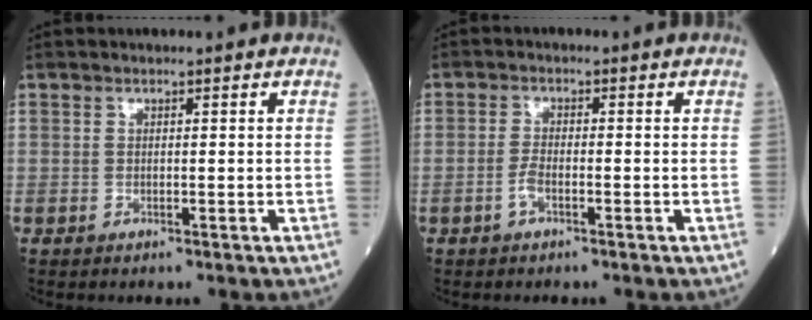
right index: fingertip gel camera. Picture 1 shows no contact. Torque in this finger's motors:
{"motor_torque": [0.01, -0.03, 0.22, 0.06]}